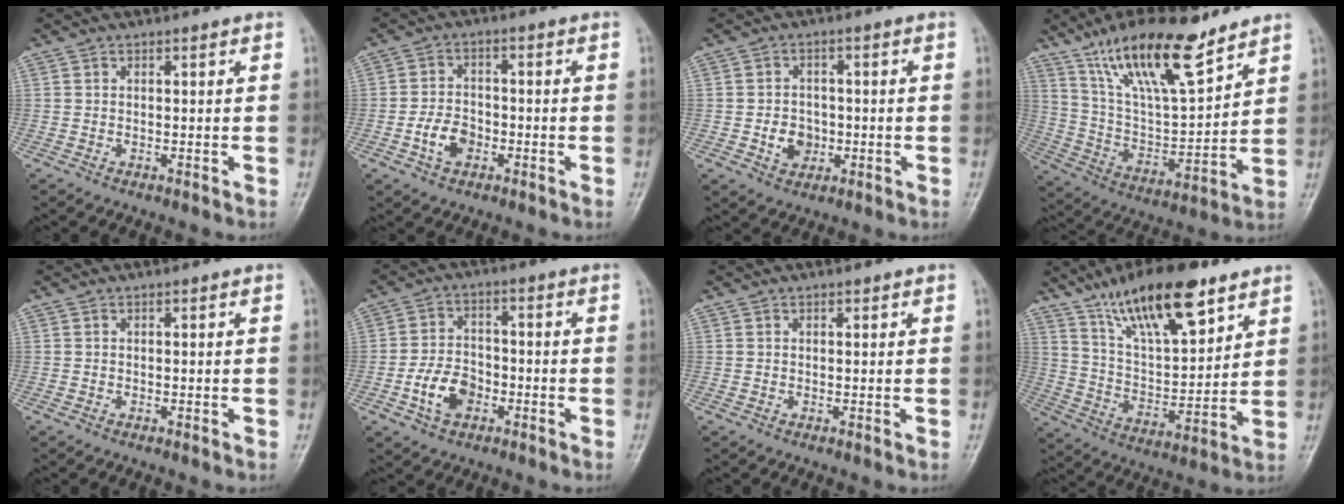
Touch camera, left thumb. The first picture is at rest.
{"total": 5.7, "force": [-2.2, 4.0, 3.4], "torque": [-0.049, 0.017, -0.043]}
{"total": 5.2, "force": [-1.2, 4.4, 2.6], "torque": [-0.019, 0.009, -0.019]}
{"total": 19.7, "force": [13.4, 6.0, 13.1], "torque": [-0.201, -0.059, 0.249]}
{"total": 0.0}
{"total": 7.7, "force": [-2.9, 5.3, 4.7], "torque": [-0.071, 0.021, -0.057]}
{"total": 0.6, "force": [0.3, 0.3, 0.3], "torque": [-0.001, -0.001, 0.003]}
{"total": 19.6, "force": [12.4, 6.9, 13.6], "torque": [-0.195, -0.054, 0.224]}